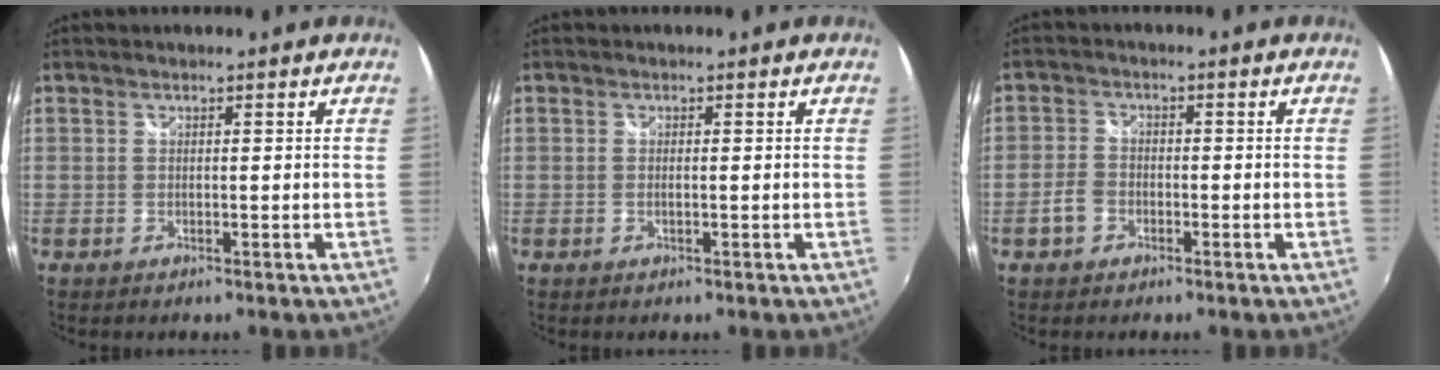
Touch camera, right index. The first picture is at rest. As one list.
[{"total": 0.7, "force": [-0.1, 0.0, 0.7], "torque": [-0.015, 0.000, -0.004]}, {"total": 3.5, "force": [-1.8, 2.5, 1.5], "torque": [-0.036, 0.009, -0.032]}]